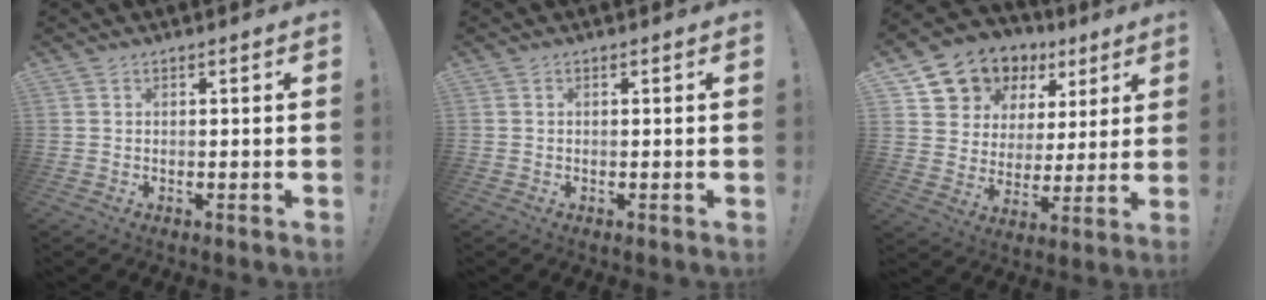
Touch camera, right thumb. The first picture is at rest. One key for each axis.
{"total": 0.0}
{"total": 11.0, "fx": 7.0, "fy": 8.3, "fz": 2.2, "tx": -0.041, "ty": -0.054, "tz": 0.141}